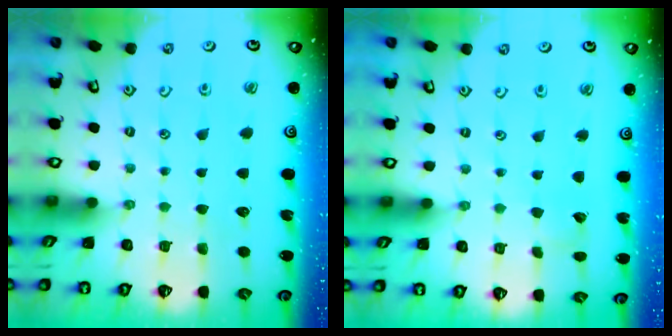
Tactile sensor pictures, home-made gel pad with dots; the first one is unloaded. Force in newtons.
{"total": 2.8, "press": 2.8, "slide": 0.2}